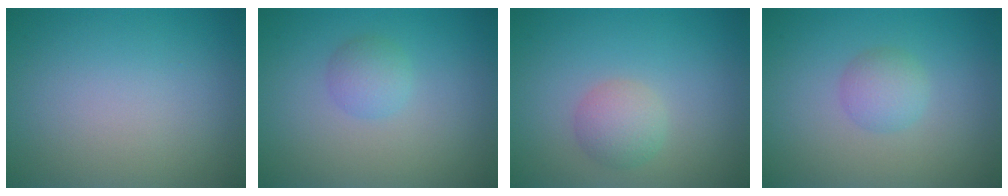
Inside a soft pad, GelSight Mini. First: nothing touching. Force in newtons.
{"total": 1.7, "press": 1.7, "slide": 0.0}
{"total": 2.3, "press": 2.3, "slide": 0.1}
{"total": 2.1, "press": 2.1, "slide": 0.1}